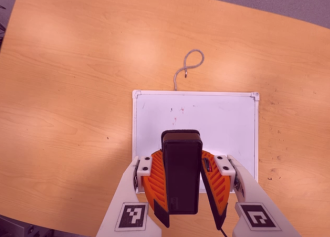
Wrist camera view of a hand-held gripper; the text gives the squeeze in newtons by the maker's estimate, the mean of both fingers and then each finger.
{"total": 9.7, "left": 9.0, "right": 10.5}